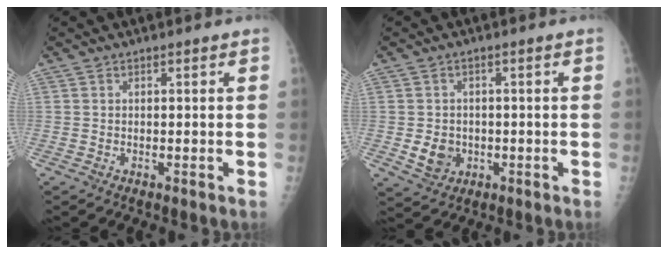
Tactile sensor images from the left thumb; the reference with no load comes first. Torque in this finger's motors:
{"motor_torque": [-0.21, 0.28, 0.11, -0.11, 0.01]}